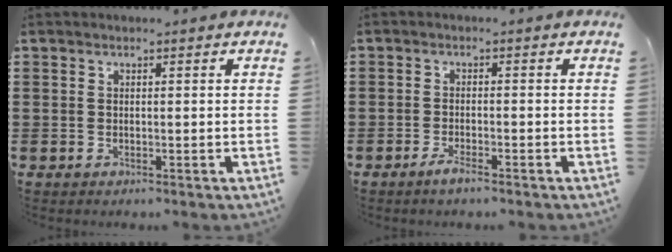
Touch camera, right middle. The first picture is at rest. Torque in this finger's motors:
{"motor_torque": [1.18, -0.91, 0.03, 0.07]}